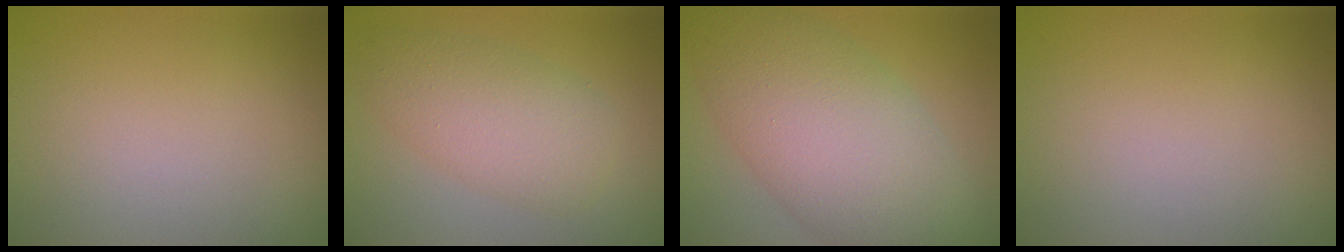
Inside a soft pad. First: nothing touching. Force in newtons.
{"total": 4.8, "press": 4.8, "slide": 0.1}
{"total": 10.0, "press": 10.0, "slide": 0.4}
{"total": 0.0}